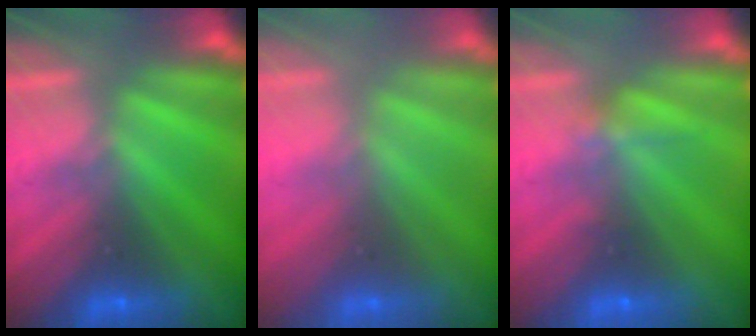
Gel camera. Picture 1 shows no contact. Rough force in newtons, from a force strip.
{"total": 2.4}
{"total": 2.1}